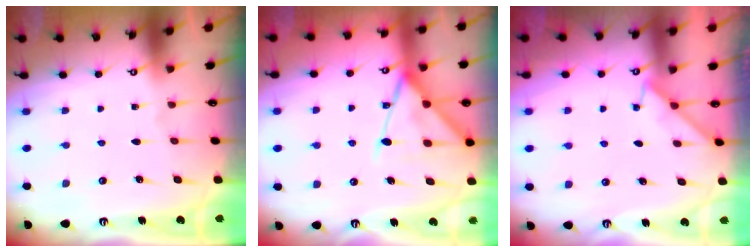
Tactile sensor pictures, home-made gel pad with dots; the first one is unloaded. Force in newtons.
{"total": 14.8, "press": 14.7, "slide": 1.2}
{"total": 2.9, "press": 2.8, "slide": 0.4}